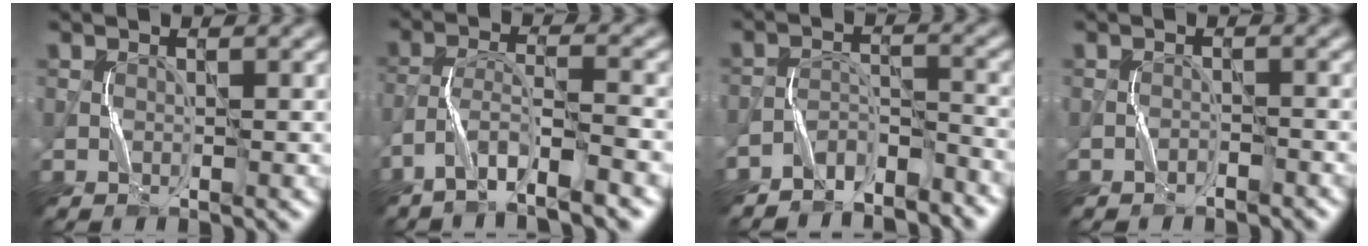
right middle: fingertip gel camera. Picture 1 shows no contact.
{"total": 5.8, "force": [-4.3, 0.7, 3.8], "torque": [-0.068, 0.002, -0.080]}
{"total": 4.5, "force": [-4.1, 1.3, 1.1], "torque": [-0.016, 0.000, -0.079]}
{"total": 0.8, "force": [-0.8, 0.3, 0.0], "torque": [-0.001, 0.004, -0.012]}